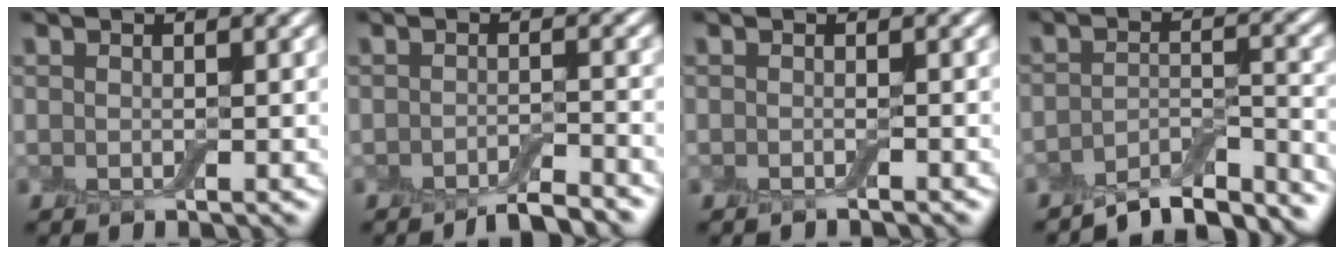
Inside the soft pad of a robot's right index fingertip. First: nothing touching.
{"total": 3.3, "force": [-2.7, 0.5, 1.9], "torque": [-0.018, 0.003, -0.047]}
{"total": 0.6, "force": [-0.5, -0.1, 0.4], "torque": [-0.007, 0.002, -0.009]}
{"total": 6.6, "force": [-5.9, 1.4, 2.6], "torque": [-0.040, -0.004, -0.092]}